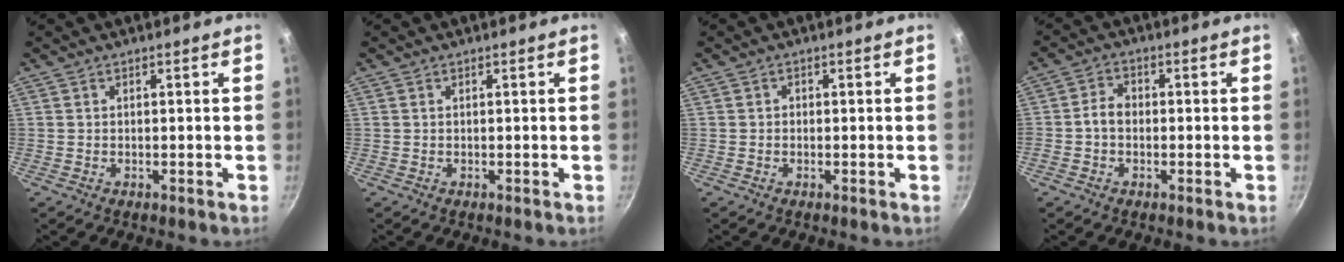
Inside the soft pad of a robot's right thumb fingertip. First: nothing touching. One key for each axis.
{"total": 0.0}
{"total": 0.6, "fx": -0.2, "fy": 0.6, "fz": 0.2, "tx": -0.001, "ty": 0.003, "tz": -0.004}
{"total": 3.5, "fx": -0.6, "fy": 2.7, "fz": 2.2, "tx": -0.030, "ty": 0.017, "tz": -0.019}